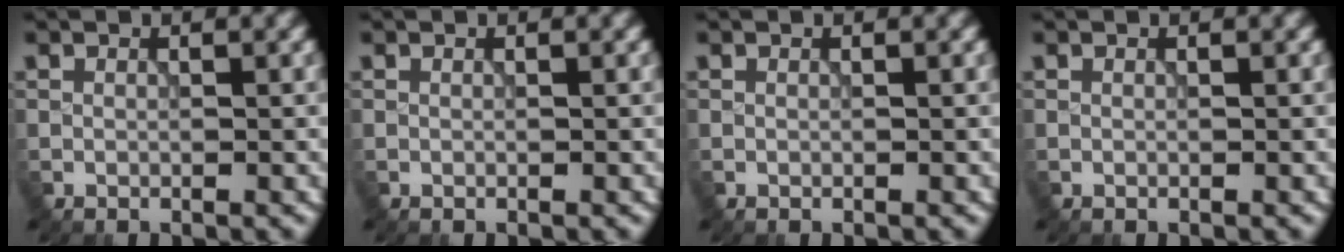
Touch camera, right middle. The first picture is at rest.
{"total": 0.0}
{"total": 0.0}
{"total": 0.0}